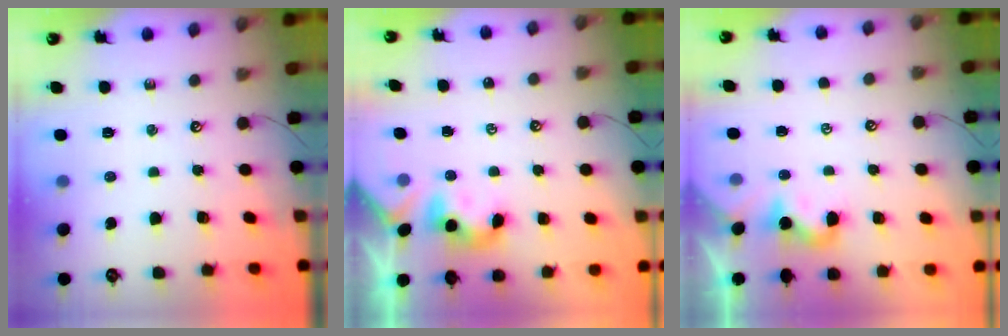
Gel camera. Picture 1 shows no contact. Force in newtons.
{"total": 2.3, "press": 2.3, "slide": 0.2}
{"total": 1.8, "press": 1.8, "slide": 0.3}